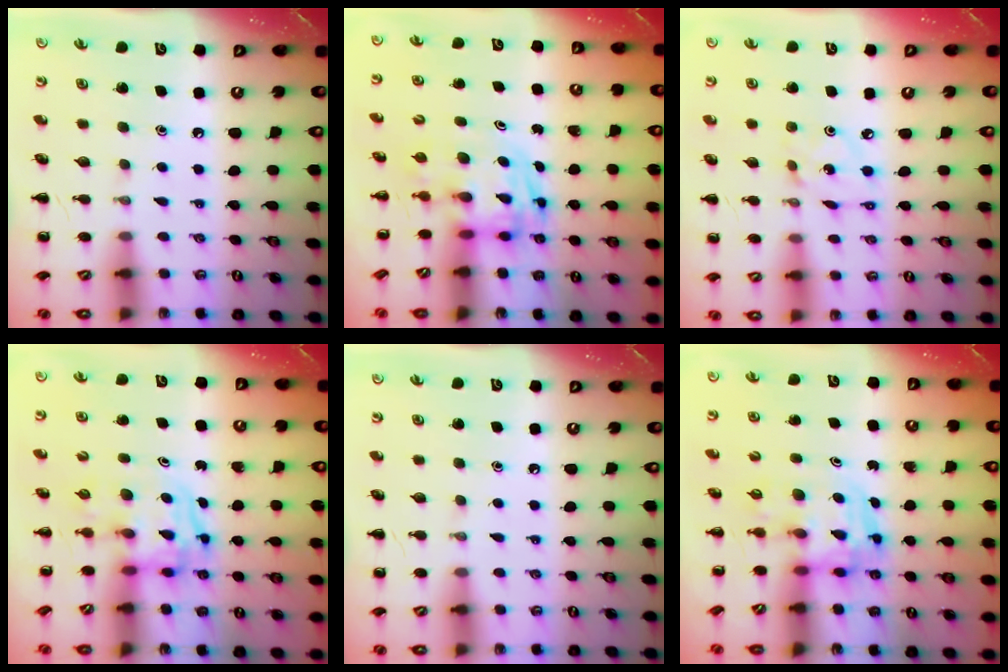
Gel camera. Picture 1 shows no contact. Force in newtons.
{"total": 2.8, "press": 2.8, "slide": 0.5}
{"total": 2.1, "press": 2.0, "slide": 0.6}
{"total": 3.4, "press": 3.4, "slide": 0.6}
{"total": 0.0}
{"total": 3.5, "press": 3.5, "slide": 0.6}